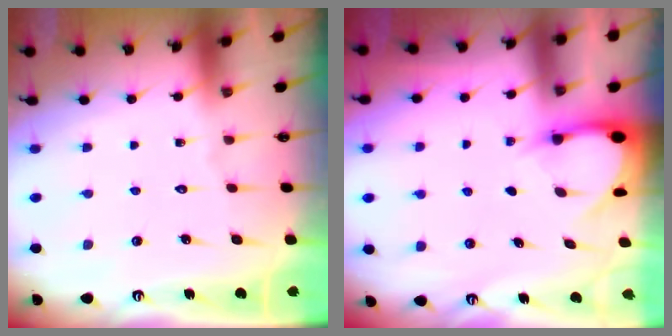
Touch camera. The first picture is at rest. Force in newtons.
{"total": 3.3, "press": 3.3, "slide": 0.3}